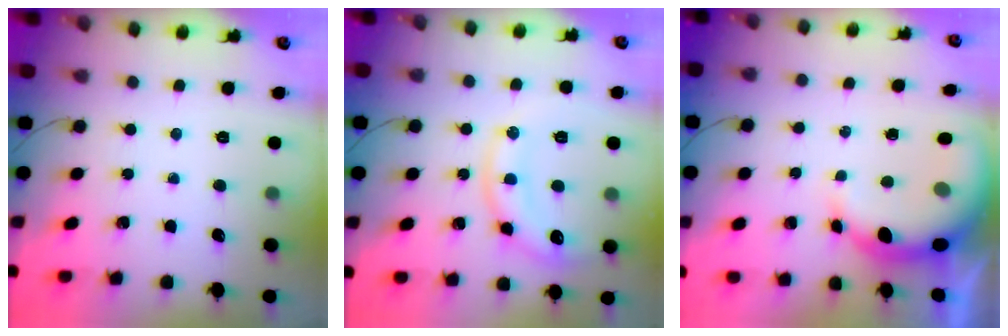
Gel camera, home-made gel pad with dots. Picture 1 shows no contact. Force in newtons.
{"total": 11.9, "press": 11.8, "slide": 1.4}
{"total": 8.3, "press": 8.1, "slide": 1.7}